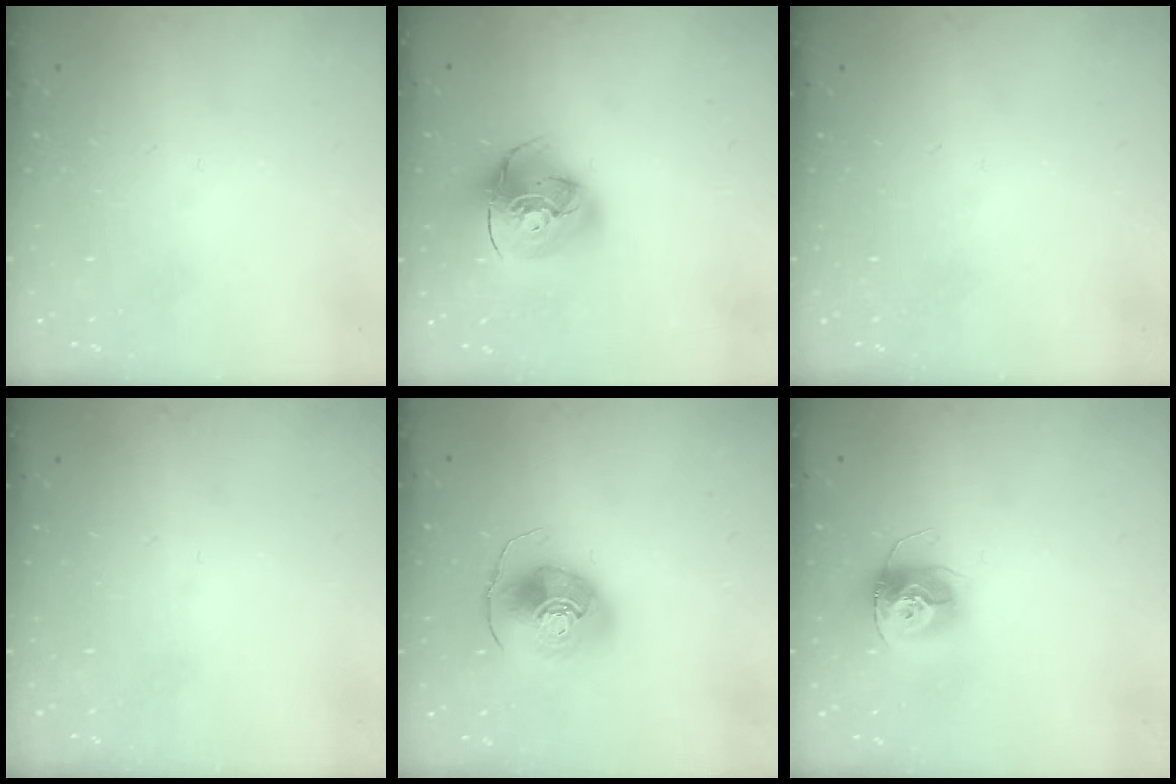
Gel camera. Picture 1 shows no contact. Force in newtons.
{"total": 15.2, "press": 15.1, "slide": 1.9}
{"total": 0.0}
{"total": 0.0}
{"total": 10.3, "press": 10.2, "slide": 1.5}
{"total": 12.1, "press": 12.1, "slide": 1.1}